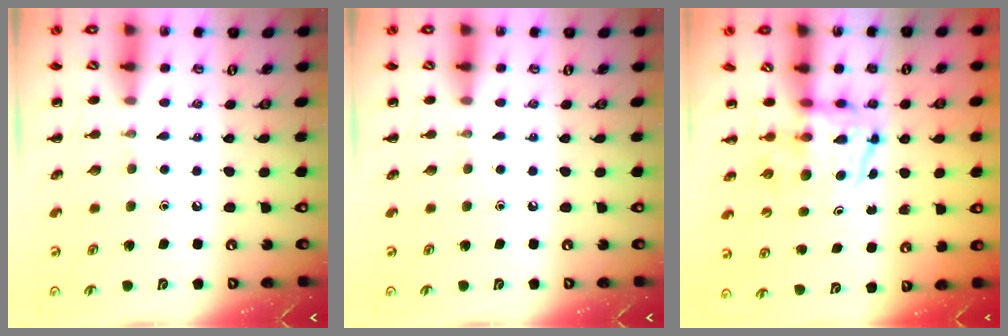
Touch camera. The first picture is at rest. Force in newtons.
{"total": 0.0}
{"total": 3.7, "press": 3.6, "slide": 0.6}